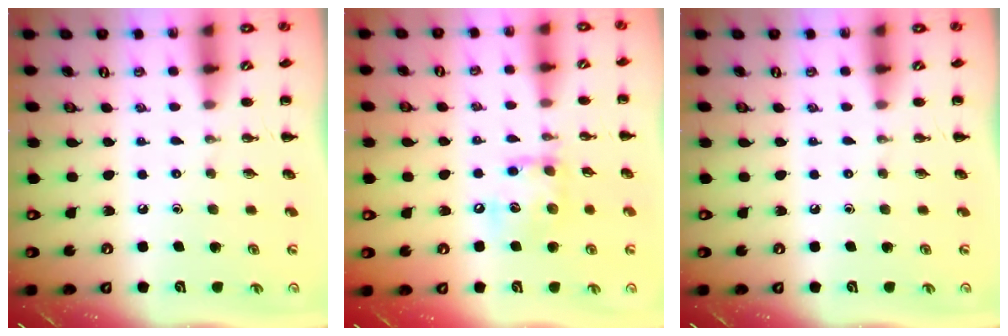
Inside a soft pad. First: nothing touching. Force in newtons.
{"total": 11.7, "press": 11.7, "slide": 1.2}
{"total": 0.0}